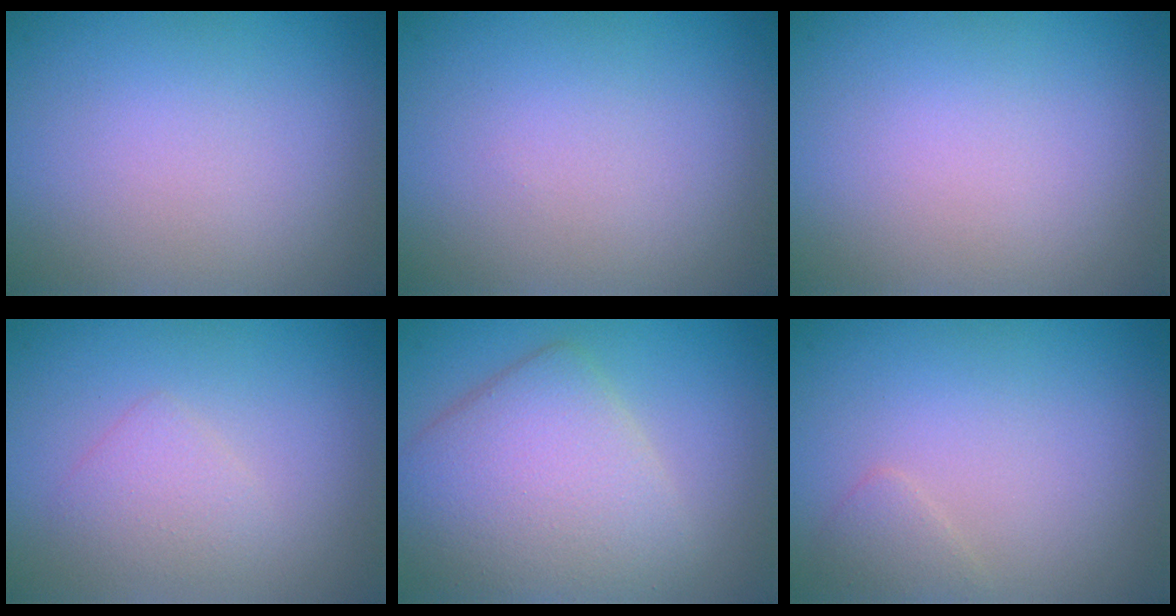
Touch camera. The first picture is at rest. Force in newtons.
{"total": 0.0}
{"total": 0.0}
{"total": 1.8, "press": 1.8, "slide": 0.1}
{"total": 6.8, "press": 6.7, "slide": 0.5}
{"total": 1.1, "press": 1.1, "slide": 0.0}